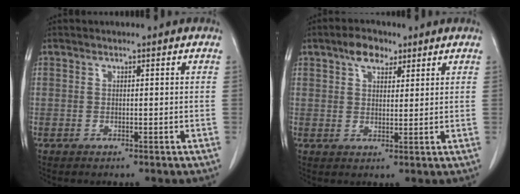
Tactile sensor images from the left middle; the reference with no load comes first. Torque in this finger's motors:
{"motor_torque": [0.35, -0.24, 0.05, 0.02]}